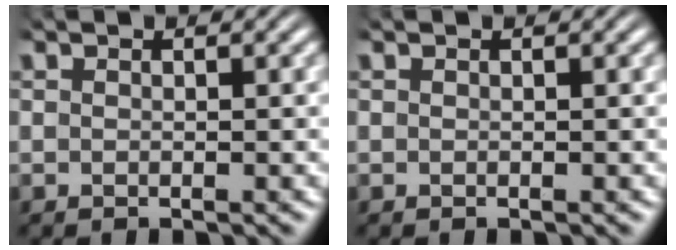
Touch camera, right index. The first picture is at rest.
{"total": 0.0}